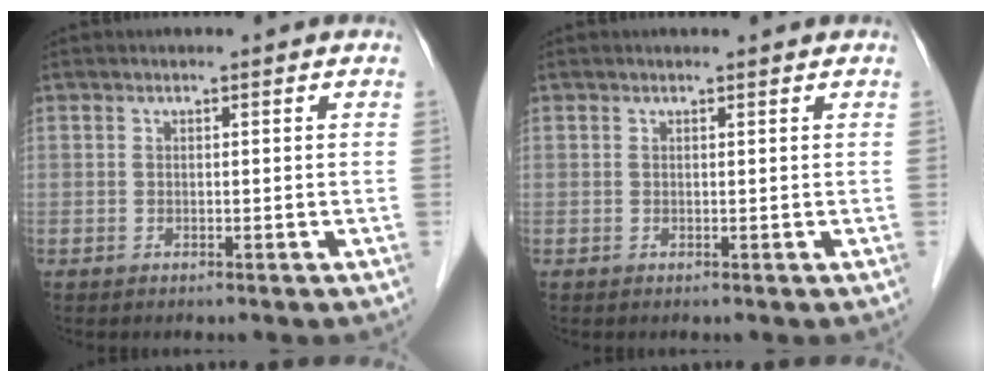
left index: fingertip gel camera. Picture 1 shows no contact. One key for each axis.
{"total": 1.0, "fx": 0.9, "fy": 0.0, "fz": 0.2, "tx": -0.009, "ty": 0.004, "tz": 0.013}